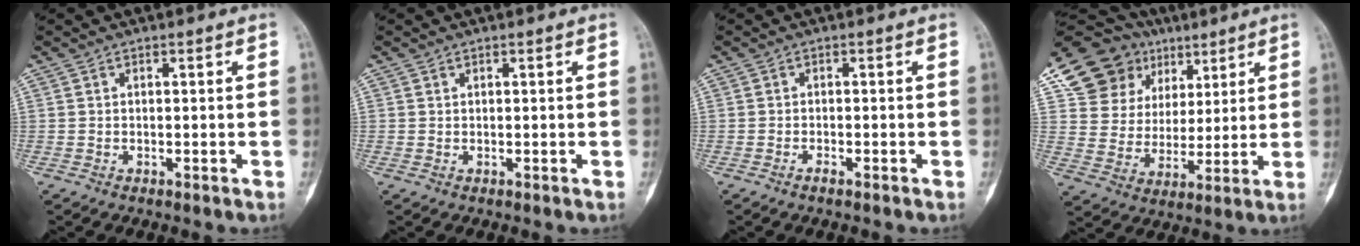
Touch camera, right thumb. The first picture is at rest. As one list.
[{"total": 0.0}, {"total": 1.4, "force": [-1.0, 0.6, 0.8], "torque": [-0.013, 0.003, -0.021]}, {"total": 17.6, "force": [8.7, 14.3, 5.5], "torque": [-0.060, 0.012, 0.163]}]